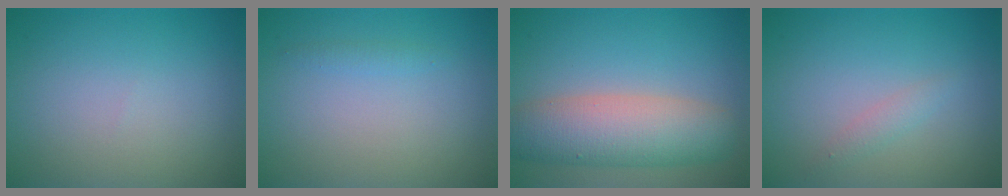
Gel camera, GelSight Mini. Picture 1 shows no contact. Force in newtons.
{"total": 0.7, "press": 0.7, "slide": 0.0}
{"total": 7.2, "press": 7.2, "slide": 0.3}
{"total": 1.1, "press": 1.1, "slide": 0.1}